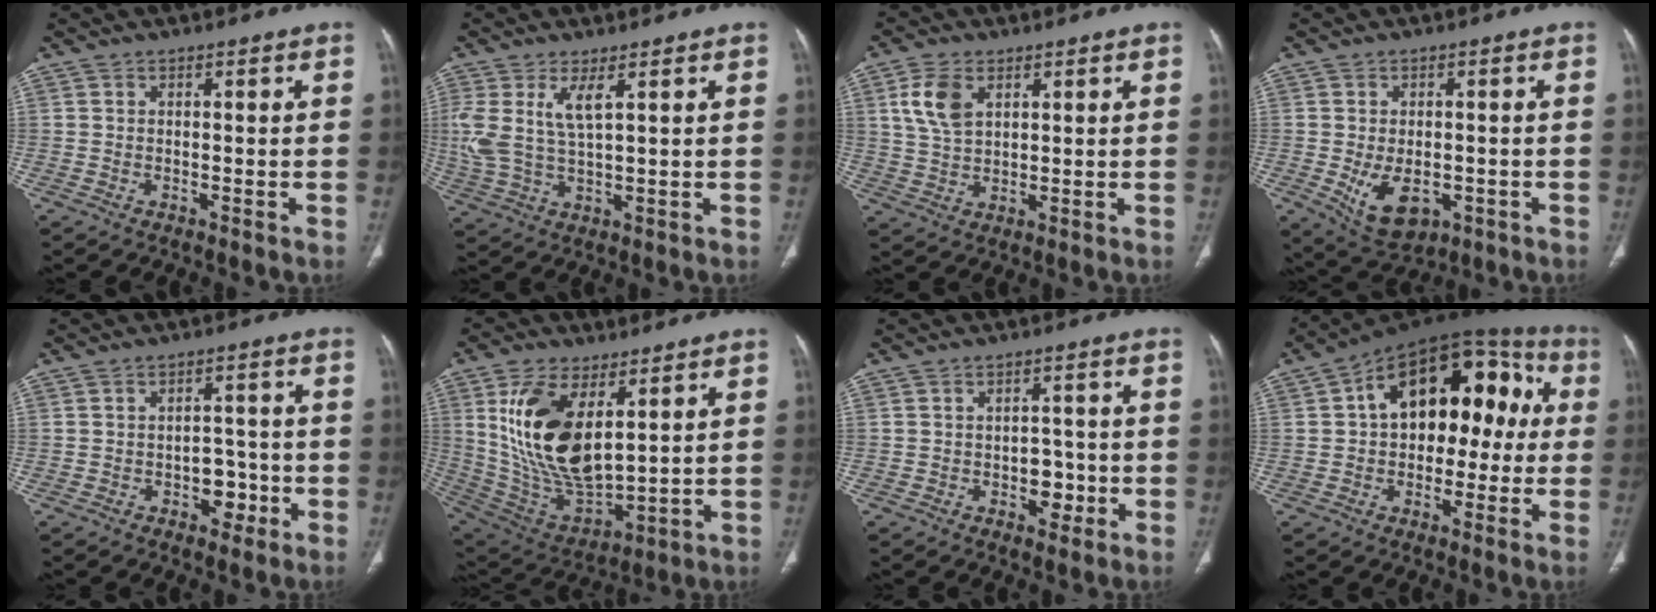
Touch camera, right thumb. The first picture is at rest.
{"total": 8.7, "force": [3.1, 3.2, 7.5], "torque": [-0.182, -0.010, 0.071]}
{"total": 7.2, "force": [2.9, 4.3, 5.1], "torque": [-0.101, -0.005, 0.062]}
{"total": 8.8, "force": [-2.4, 5.5, 6.4], "torque": [-0.094, -0.003, -0.021]}
{"total": 5.0, "force": [-1.9, 3.6, 3.0], "torque": [-0.012, 0.022, -0.025]}
{"total": 19.6, "force": [6.2, 9.8, 15.8], "torque": [-0.292, -0.030, 0.136]}
{"total": 4.4, "force": [-1.3, 3.1, 2.8], "torque": [-0.013, 0.011, -0.015]}
{"total": 20.8, "force": [2.4, 12.8, 16.2], "torque": [-0.192, 0.054, 0.025]}